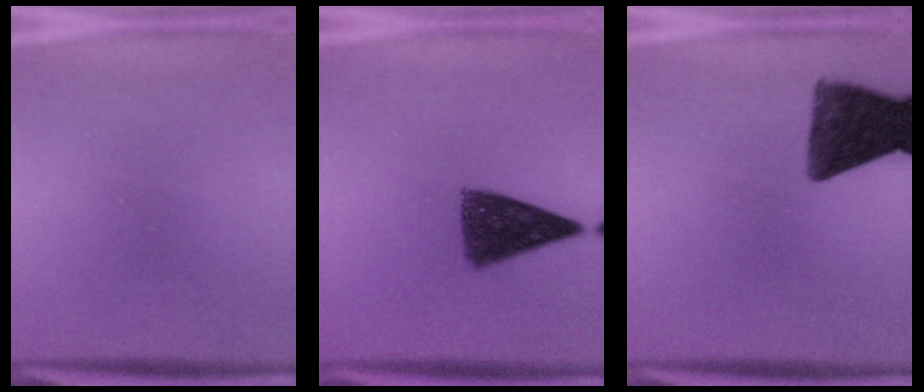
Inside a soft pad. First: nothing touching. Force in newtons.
{"total": 9.8}
{"total": 11.2}